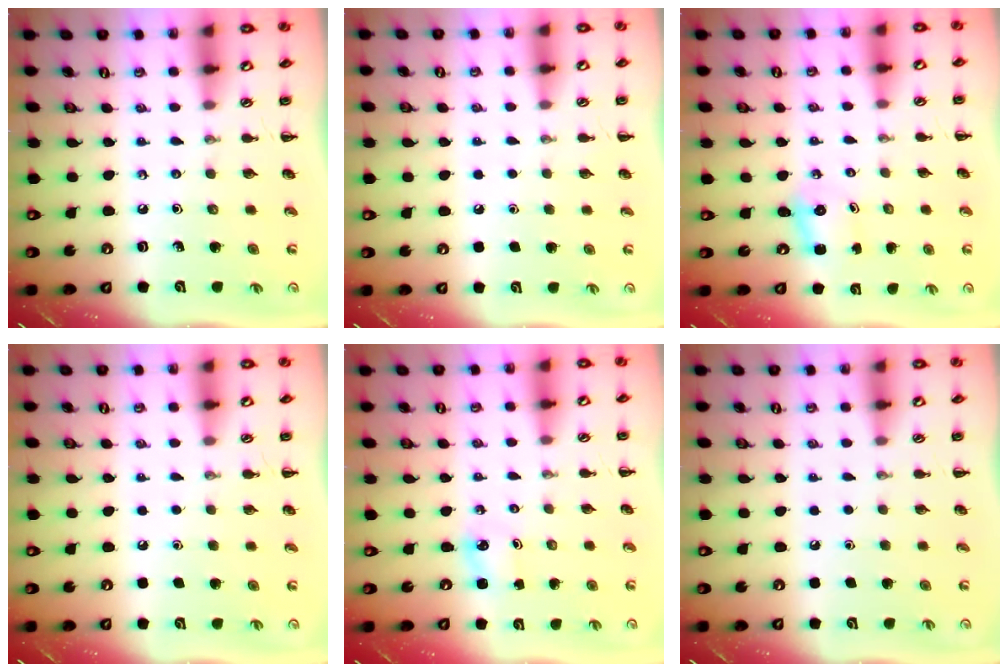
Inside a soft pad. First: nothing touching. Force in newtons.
{"total": 1.7, "press": 1.6, "slide": 0.1}
{"total": 2.5, "press": 2.4, "slide": 0.8}
{"total": 1.8, "press": 1.8, "slide": 0.1}
{"total": 1.5, "press": 1.5, "slide": 0.3}
{"total": 1.8, "press": 1.7, "slide": 0.1}